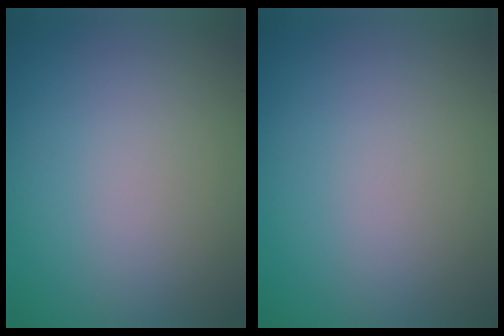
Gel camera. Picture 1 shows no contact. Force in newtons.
{"total": 0.0}